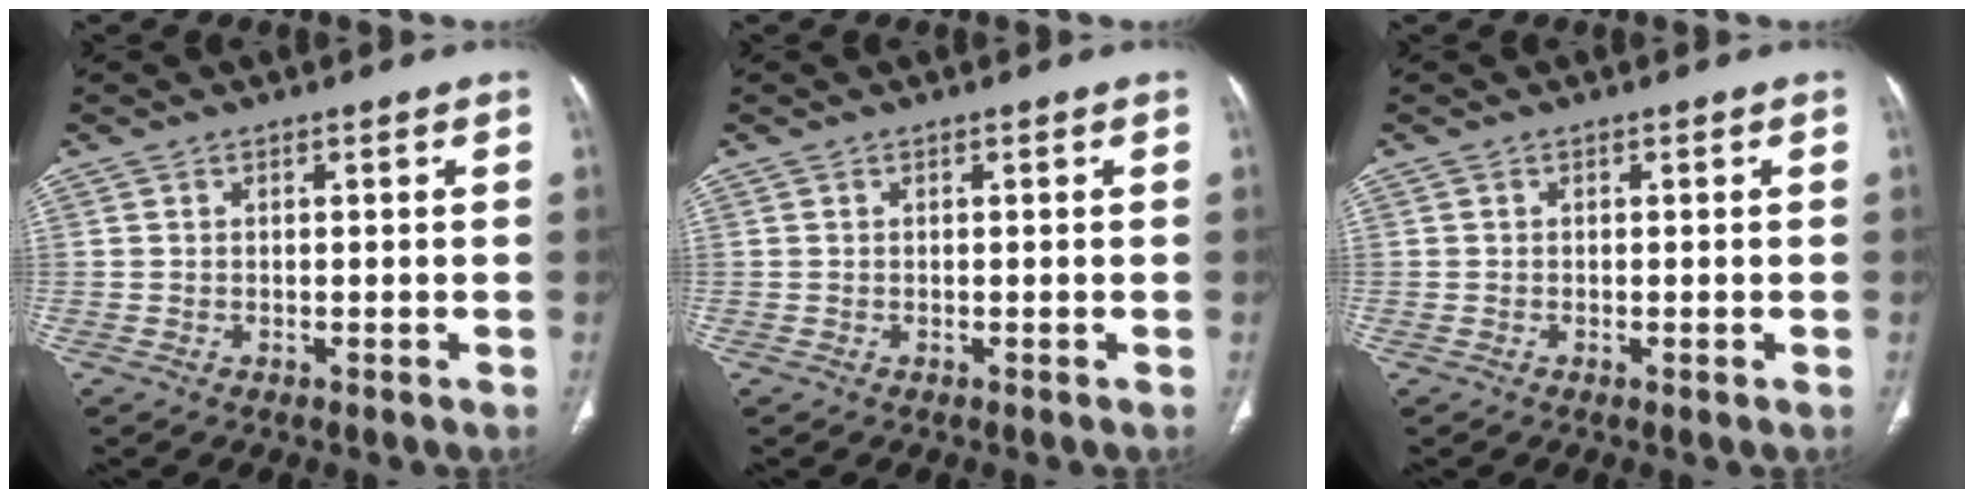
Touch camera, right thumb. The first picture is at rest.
{"total": 0.0}
{"total": 0.5, "force": [-0.1, 0.2, 0.5], "torque": [-0.010, -0.002, -0.003]}